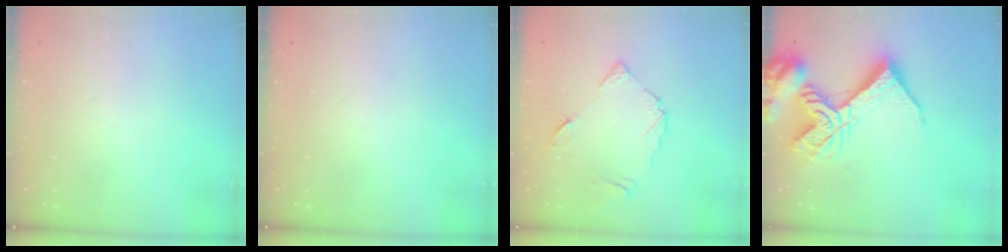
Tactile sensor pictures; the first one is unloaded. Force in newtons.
{"total": 0.0}
{"total": 9.0, "press": 9.0, "slide": 1.0}
{"total": 19.5, "press": 19.4, "slide": 2.2}